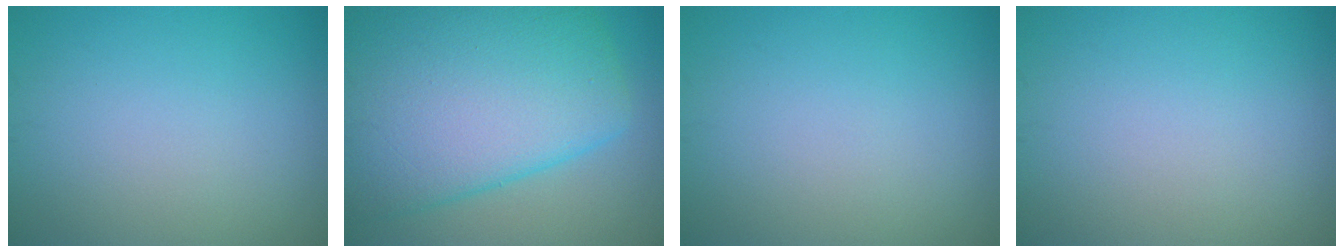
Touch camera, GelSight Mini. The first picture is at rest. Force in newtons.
{"total": 13.5, "press": 13.5, "slide": 0.4}
{"total": 0.0}
{"total": 0.0}